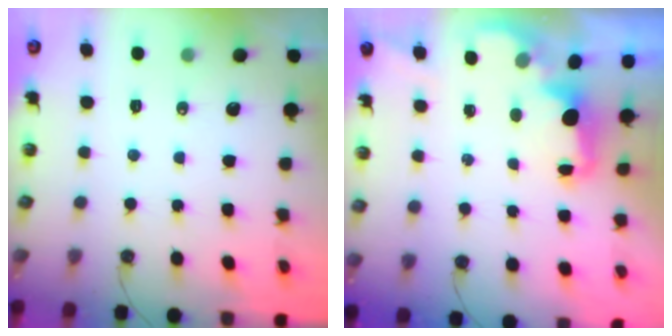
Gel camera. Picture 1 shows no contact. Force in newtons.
{"total": 2.2, "press": 2.1, "slide": 0.7}